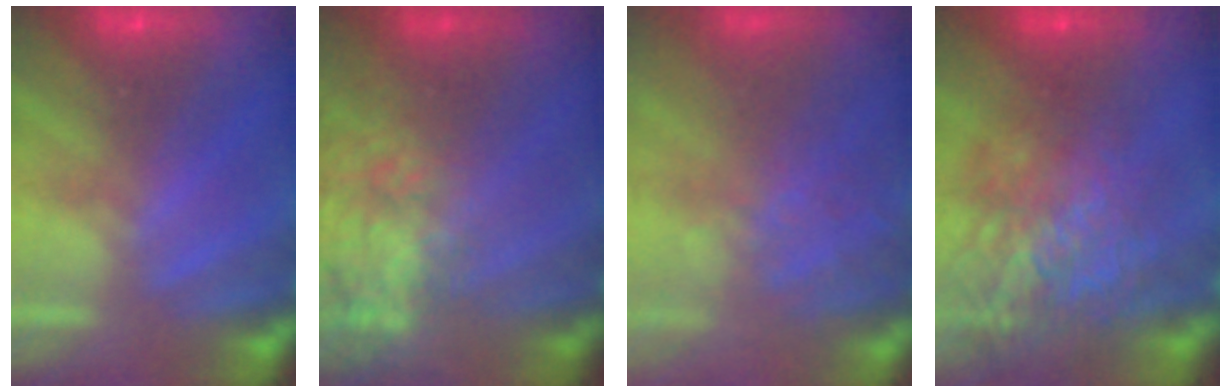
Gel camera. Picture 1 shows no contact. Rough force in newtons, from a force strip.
{"total": 8.6}
{"total": 7.4}
{"total": 5.8}